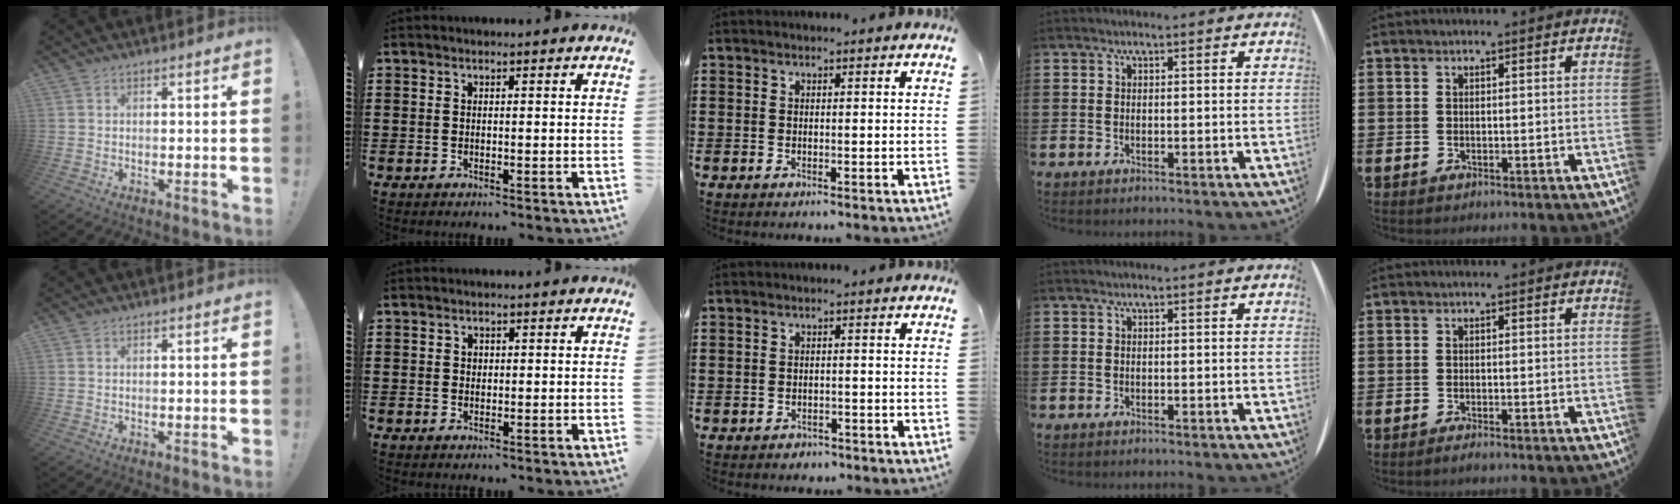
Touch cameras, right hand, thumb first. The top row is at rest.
{"index": {"total": 0.7, "force": [0.2, 0.6, 0.3], "torque": [-0.008, 0.002, 0.004]}, "middle": {"total": 1.0, "force": [-1.0, 0.4, 0.0], "torque": [-0.004, 0.003, -0.023]}, "little": {"total": 0.6, "force": [-0.4, 0.1, 0.5], "torque": [-0.001, -0.006, -0.008]}}